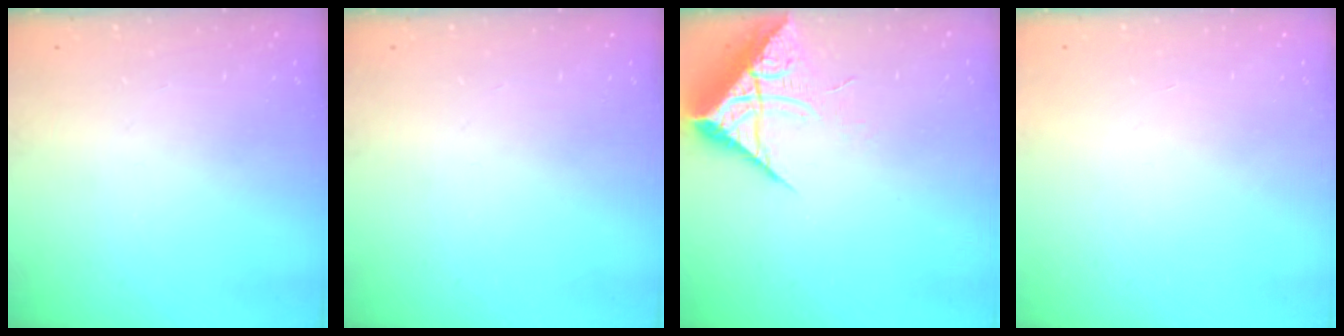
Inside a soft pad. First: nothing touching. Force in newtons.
{"total": 0.0}
{"total": 7.7, "press": 7.6, "slide": 0.8}
{"total": 1.5, "press": 1.5, "slide": 0.1}